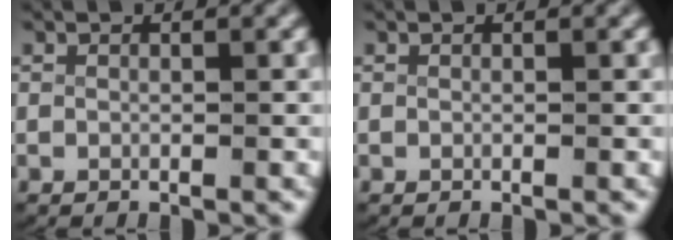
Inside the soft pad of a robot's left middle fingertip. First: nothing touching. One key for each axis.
{"total": 0.0}